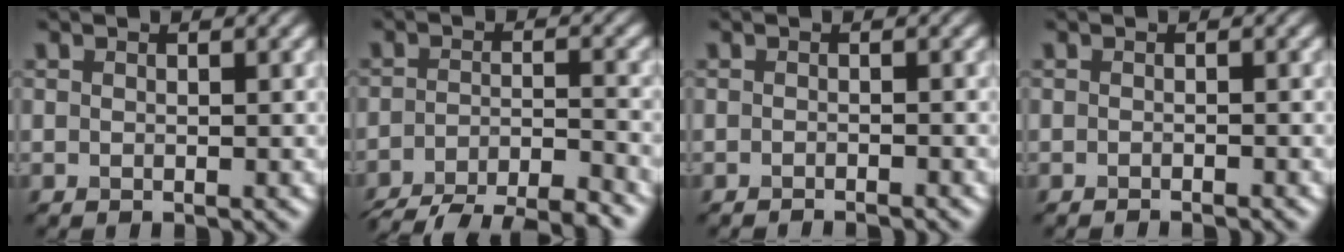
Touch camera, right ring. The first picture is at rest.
{"total": 8.5, "force": [-7.4, 1.9, 3.8], "torque": [-0.059, -0.016, -0.115]}
{"total": 1.3, "force": [-1.2, 0.1, 0.4], "torque": [-0.004, 0.000, -0.019]}
{"total": 1.0, "force": [-0.9, 0.0, 0.3], "torque": [-0.003, -0.001, -0.015]}